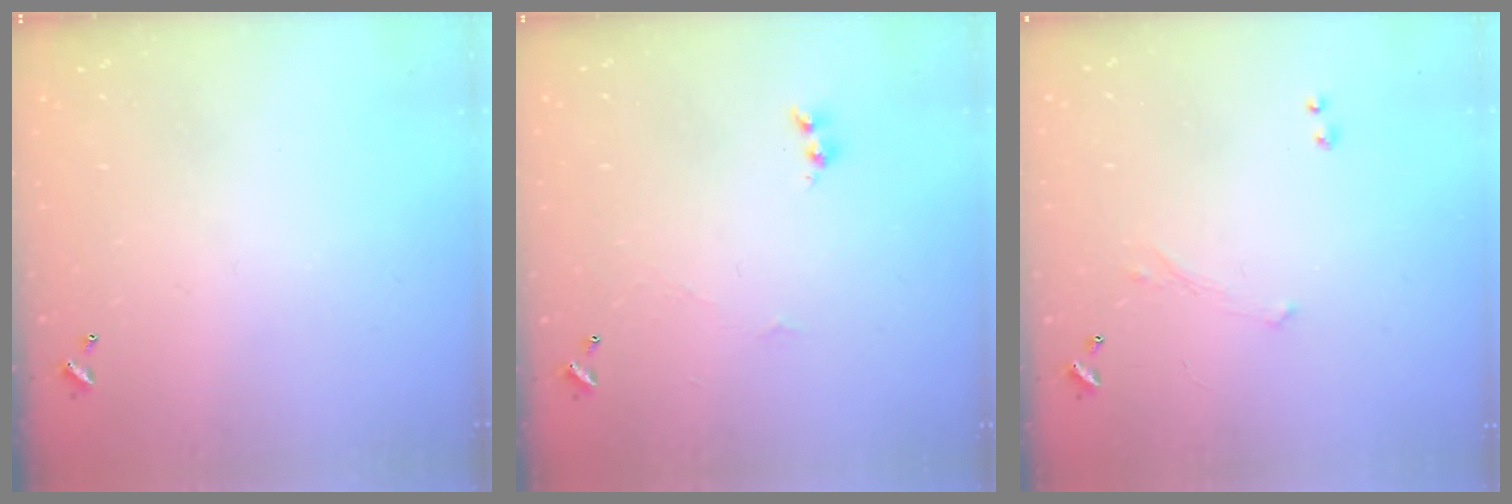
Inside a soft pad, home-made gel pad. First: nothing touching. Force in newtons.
{"total": 1.6, "press": 1.5, "slide": 0.4}
{"total": 0.7, "press": 0.3, "slide": 0.6}